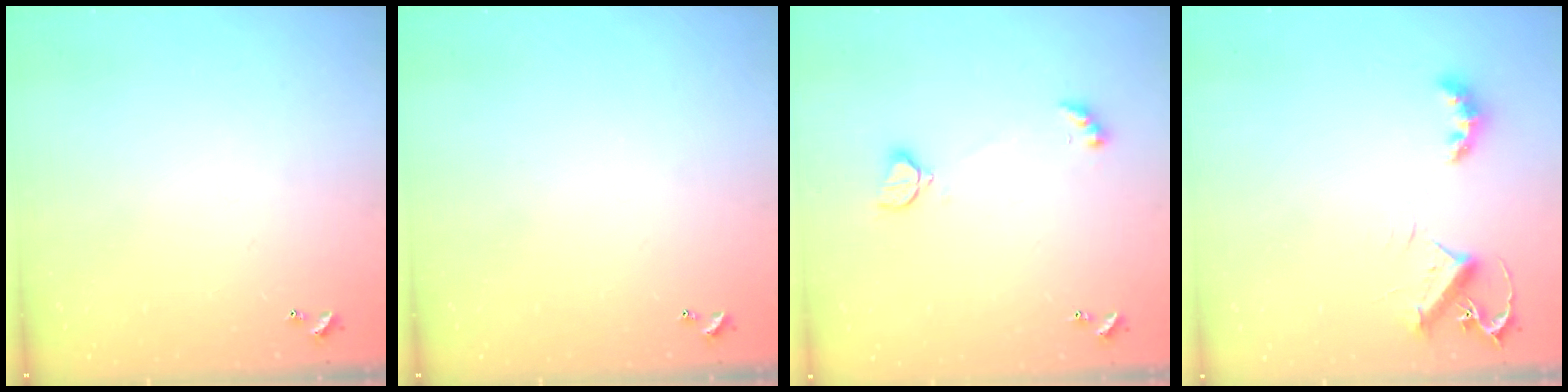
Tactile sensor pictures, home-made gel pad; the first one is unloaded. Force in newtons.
{"total": 0.0}
{"total": 2.6, "press": 2.5, "slide": 0.7}
{"total": 6.6, "press": 6.6, "slide": 0.4}